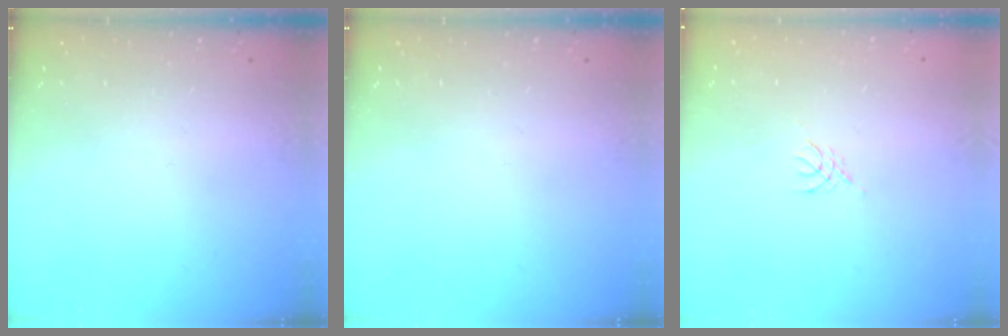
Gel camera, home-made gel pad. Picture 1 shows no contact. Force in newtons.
{"total": 0.0}
{"total": 2.7, "press": 2.6, "slide": 0.6}